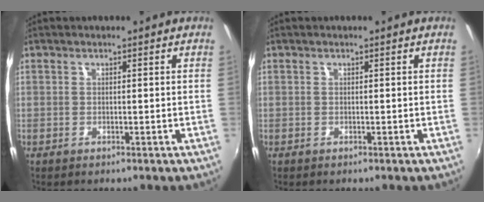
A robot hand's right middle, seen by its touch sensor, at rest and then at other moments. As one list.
[{"total": 0.0}]